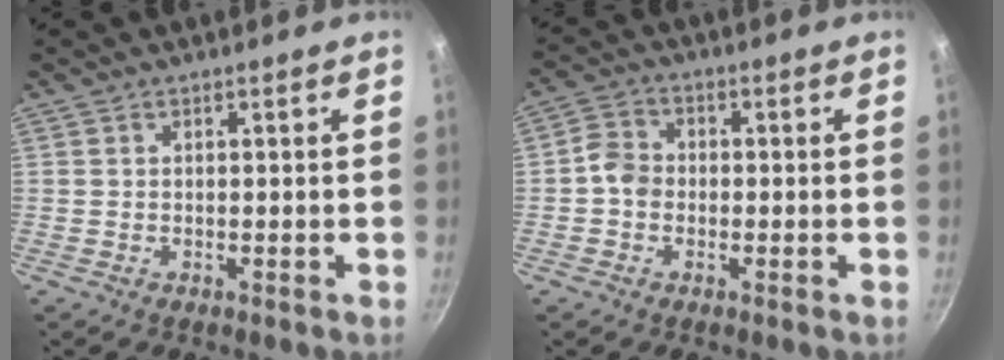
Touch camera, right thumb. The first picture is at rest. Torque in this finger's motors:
{"motor_torque": [0.74, 0.61, 0.65, -0.26, 0.05]}